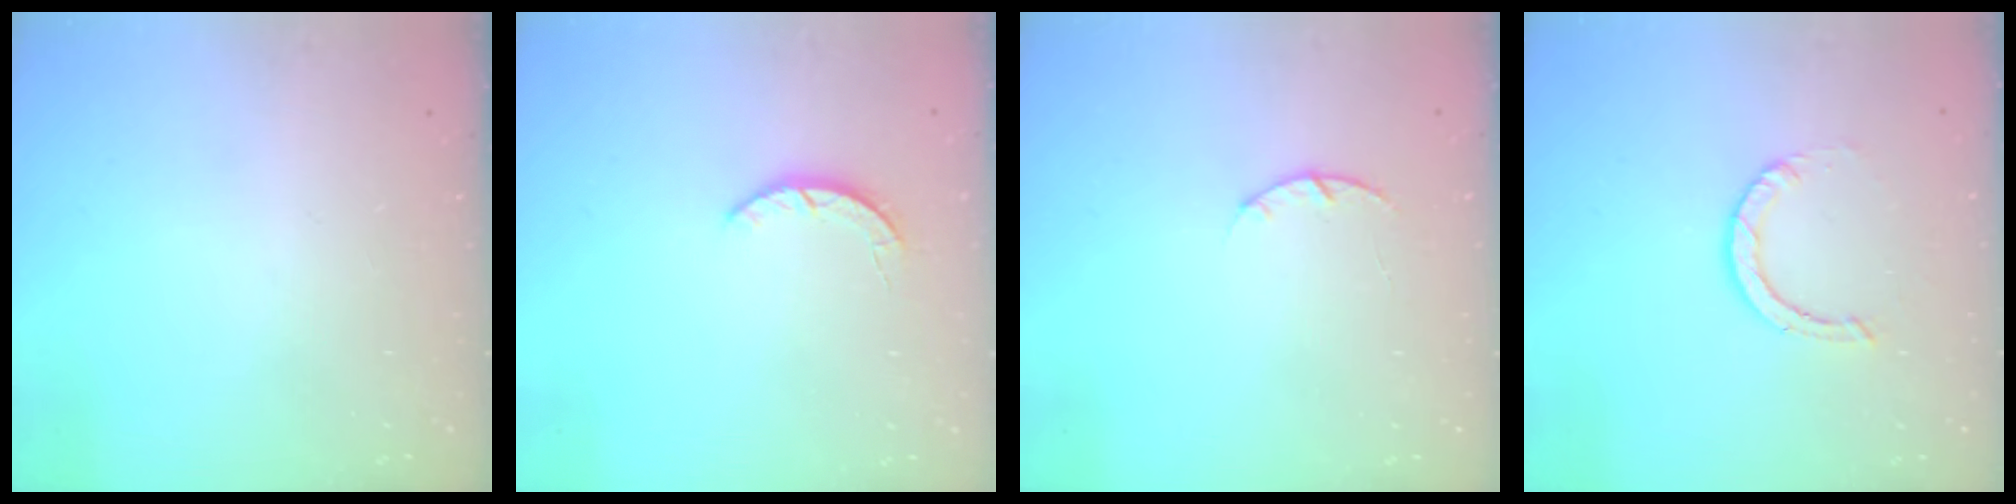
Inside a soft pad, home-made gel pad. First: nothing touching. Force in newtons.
{"total": 2.2, "press": 2.2, "slide": 0.4}
{"total": 2.9, "press": 2.9, "slide": 0.5}
{"total": 3.6, "press": 3.5, "slide": 0.3}